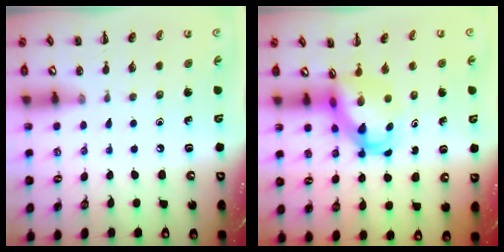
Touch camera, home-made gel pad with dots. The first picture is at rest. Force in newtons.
{"total": 4.3, "press": 4.1, "slide": 1.1}